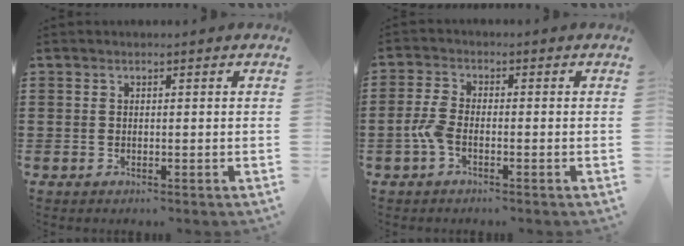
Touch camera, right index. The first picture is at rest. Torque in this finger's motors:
{"motor_torque": [0.62, -0.51, 0.37, 0.12]}